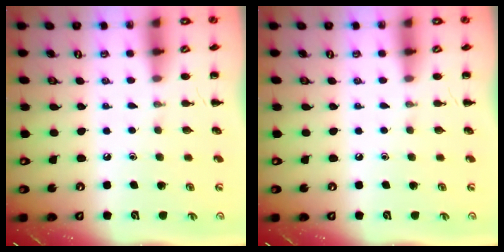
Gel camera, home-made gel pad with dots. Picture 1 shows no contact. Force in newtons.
{"total": 0.0}